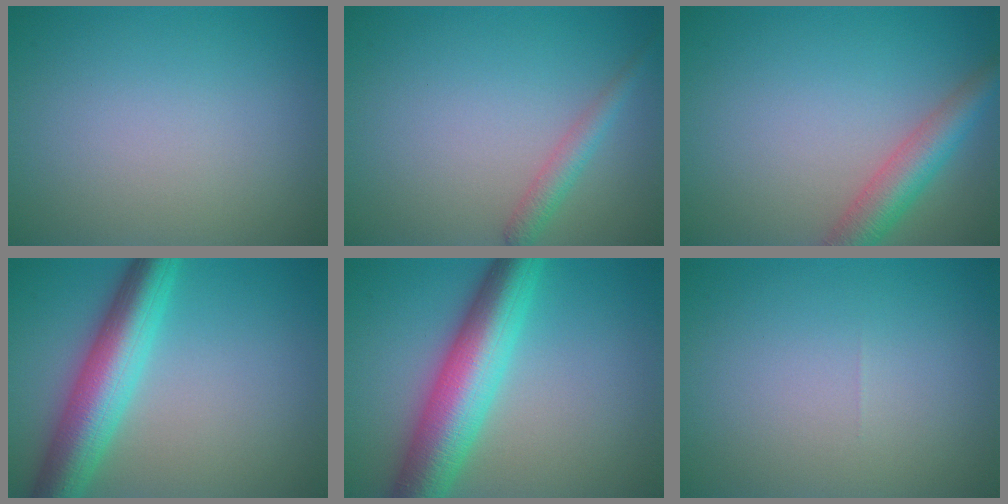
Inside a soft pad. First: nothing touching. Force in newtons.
{"total": 1.9, "press": 1.9, "slide": 0.1}
{"total": 4.3, "press": 4.3, "slide": 0.1}
{"total": 7.4, "press": 7.4, "slide": 0.2}
{"total": 8.8, "press": 8.8, "slide": 0.0}
{"total": 0.0}